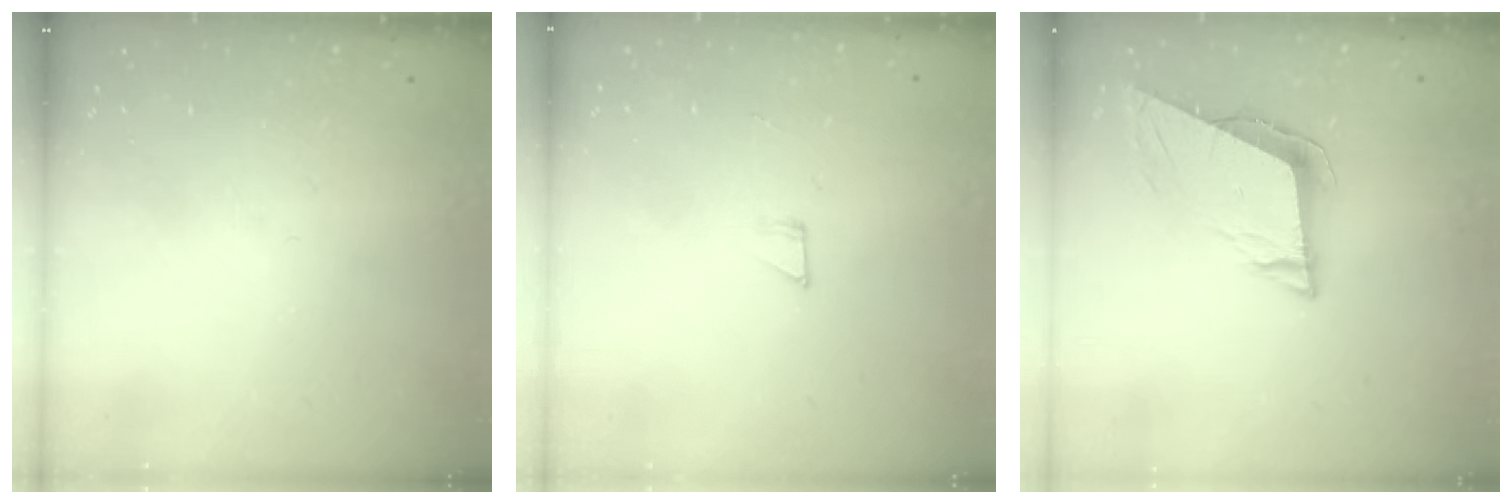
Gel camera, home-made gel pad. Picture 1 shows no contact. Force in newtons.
{"total": 2.6, "press": 2.6, "slide": 0.1}
{"total": 9.1, "press": 8.5, "slide": 3.1}